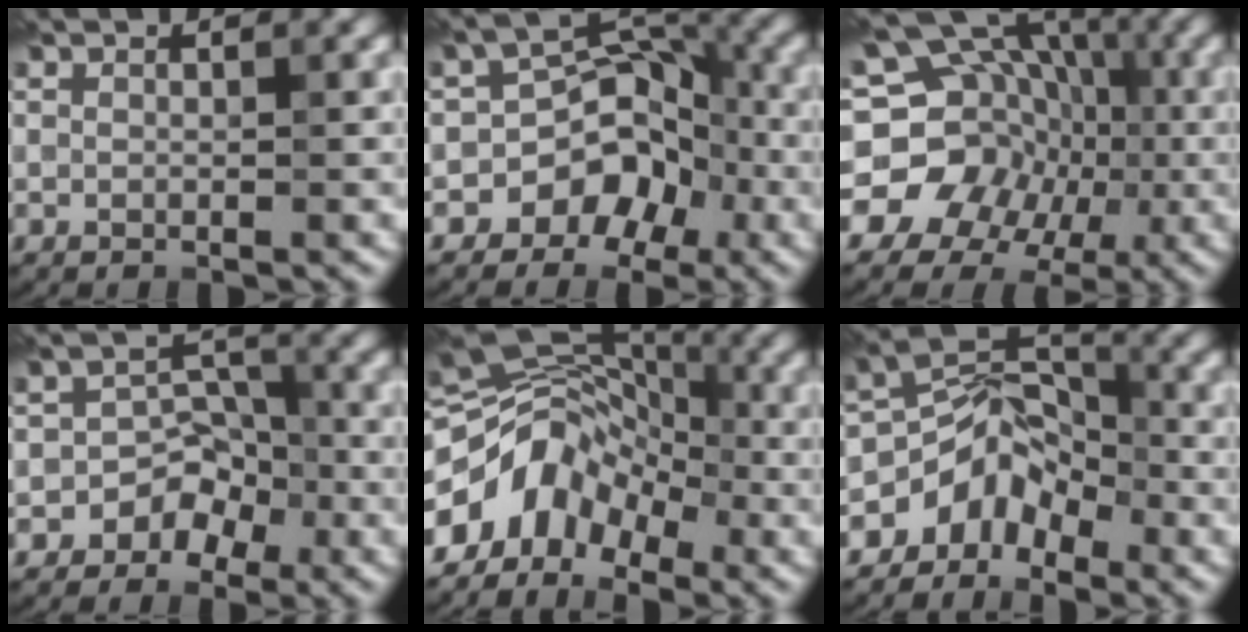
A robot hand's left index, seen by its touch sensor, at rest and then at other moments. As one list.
[{"total": 5.3, "force": [-2.4, 4.0, 2.5], "torque": [-0.015, 0.016, -0.039]}, {"total": 13.9, "force": [-2.4, 12.5, 5.6], "torque": [-0.103, 0.020, -0.059]}, {"total": 3.3, "force": [-2.0, 2.5, 0.9], "torque": [0.016, 0.022, -0.040]}, {"total": 7.4, "force": [-3.5, 5.3, 3.8], "torque": [-0.057, 0.013, -0.078]}, {"total": 4.6, "force": [-2.9, 2.9, 2.0], "torque": [-0.018, 0.012, -0.065]}]